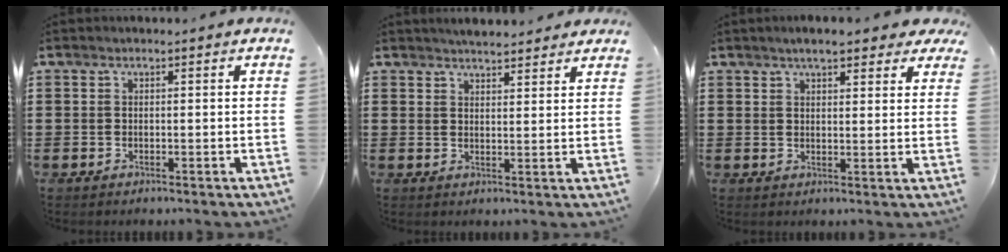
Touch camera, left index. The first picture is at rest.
{"total": 3.2, "force": [3.1, 0.3, 0.6], "torque": [-0.019, -0.005, 0.058]}
{"total": 5.0, "force": [4.0, 1.2, 2.6], "torque": [-0.054, -0.001, 0.071]}